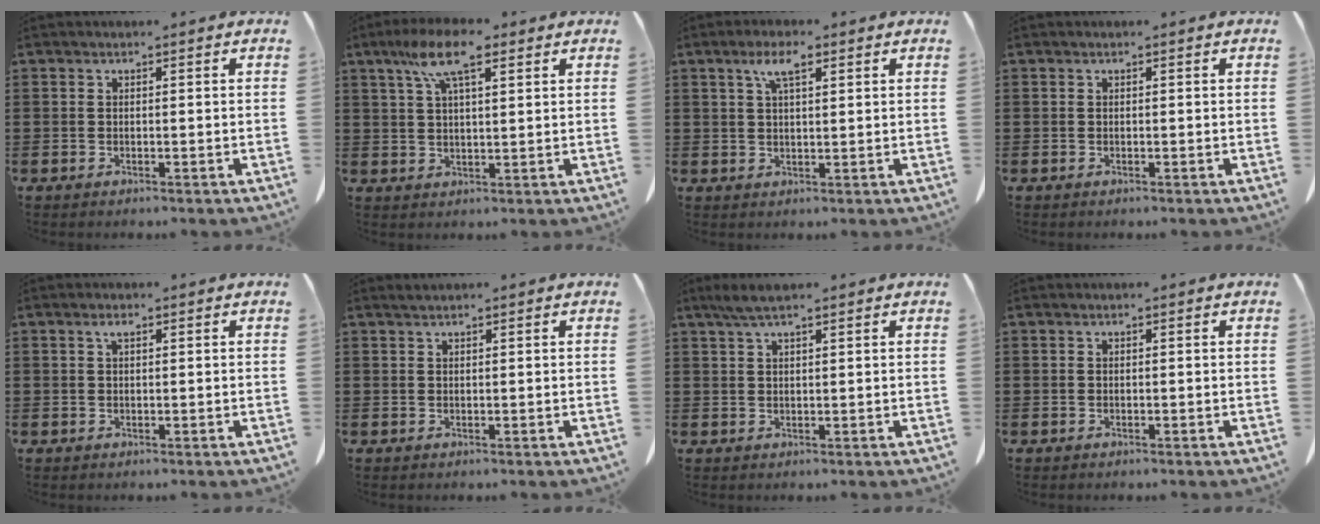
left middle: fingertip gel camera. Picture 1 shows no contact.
{"total": 8.6, "force": [4.9, 2.3, 6.7], "torque": [-0.141, 0.005, 0.087]}
{"total": 4.4, "force": [2.3, 1.3, 3.5], "torque": [-0.070, 0.003, 0.039]}
{"total": 0.0}
{"total": 1.1, "force": [0.5, 0.4, 0.9], "torque": [-0.021, 0.002, 0.010]}
{"total": 0.7, "force": [0.6, 0.0, 0.4], "torque": [-0.010, -0.003, 0.013]}
{"total": 3.1, "force": [1.9, 0.4, 2.4], "torque": [-0.049, 0.000, 0.035]}
{"total": 0.0}